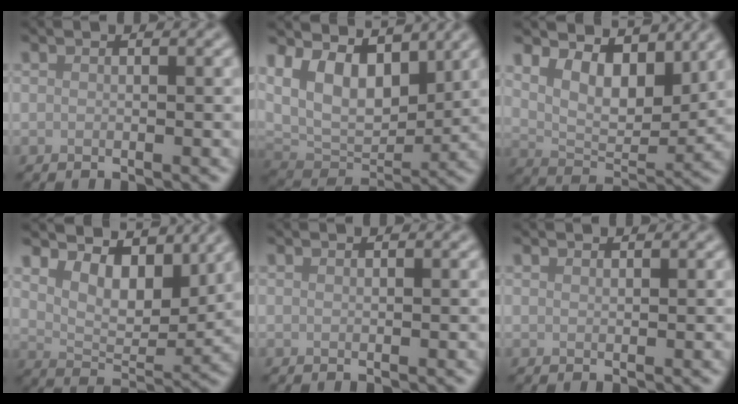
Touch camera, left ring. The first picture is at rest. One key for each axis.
{"total": 9.1, "fx": 3.7, "fy": 5.6, "fz": 6.2, "tx": -0.111, "ty": -0.008, "tz": 0.059}
{"total": 6.4, "fx": 3.4, "fy": 3.3, "fz": 4.3, "tx": -0.078, "ty": -0.012, "tz": 0.050}
{"total": 6.1, "fx": 3.8, "fy": 3.1, "fz": 3.7, "tx": -0.067, "ty": -0.010, "tz": 0.055}
{"total": 0.5, "fx": 0.5, "fy": 0.1, "fz": 0.1, "tx": 0.000, "ty": 0.000, "tz": 0.010}
{"total": 0.8, "fx": 0.8, "fy": 0.2, "fz": 0.1, "tx": -0.003, "ty": 0.000, "tz": 0.016}